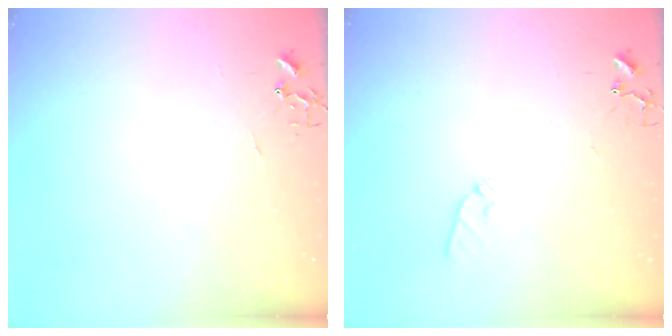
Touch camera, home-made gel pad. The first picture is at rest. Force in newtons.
{"total": 6.4, "press": 6.4, "slide": 0.6}